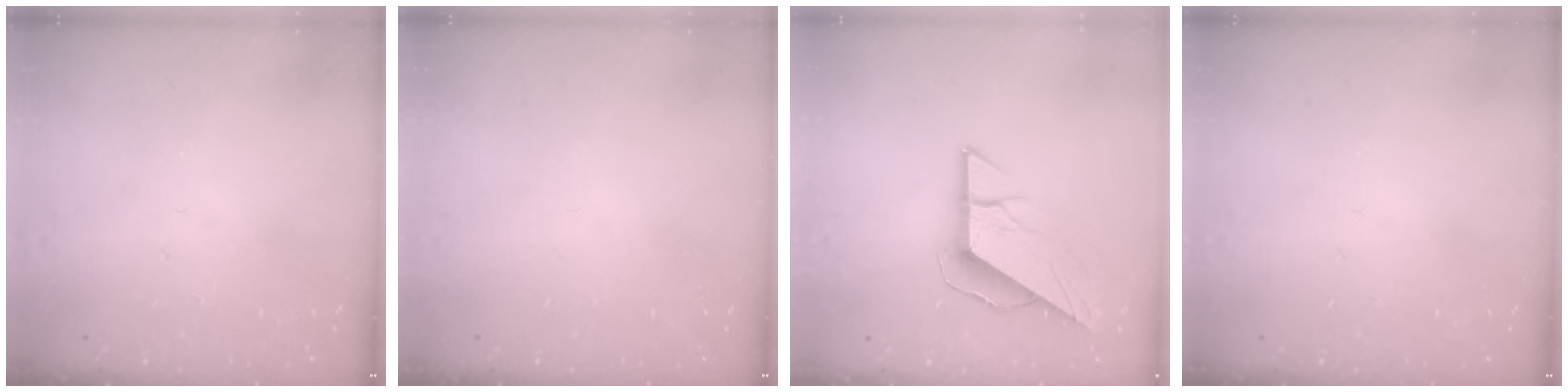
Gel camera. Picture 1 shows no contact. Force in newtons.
{"total": 0.0}
{"total": 11.1, "press": 11.0, "slide": 1.2}
{"total": 0.0}